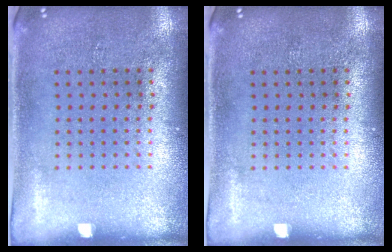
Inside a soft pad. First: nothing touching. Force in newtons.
{"total": 0.0}